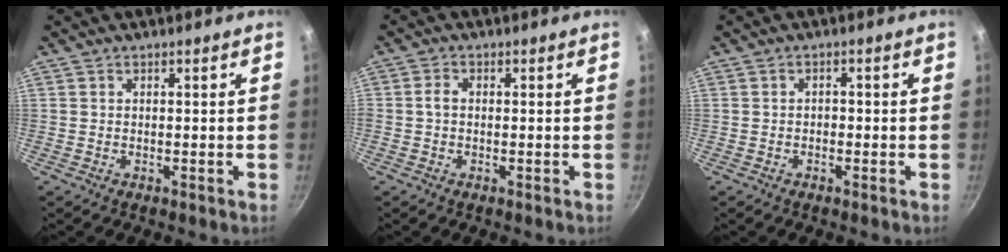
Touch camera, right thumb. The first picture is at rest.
{"total": 1.9, "force": [-0.2, 1.2, 1.4], "torque": [-0.024, 0.003, -0.008]}
{"total": 1.2, "force": [-0.4, 0.9, 0.7], "torque": [-0.002, 0.005, -0.011]}